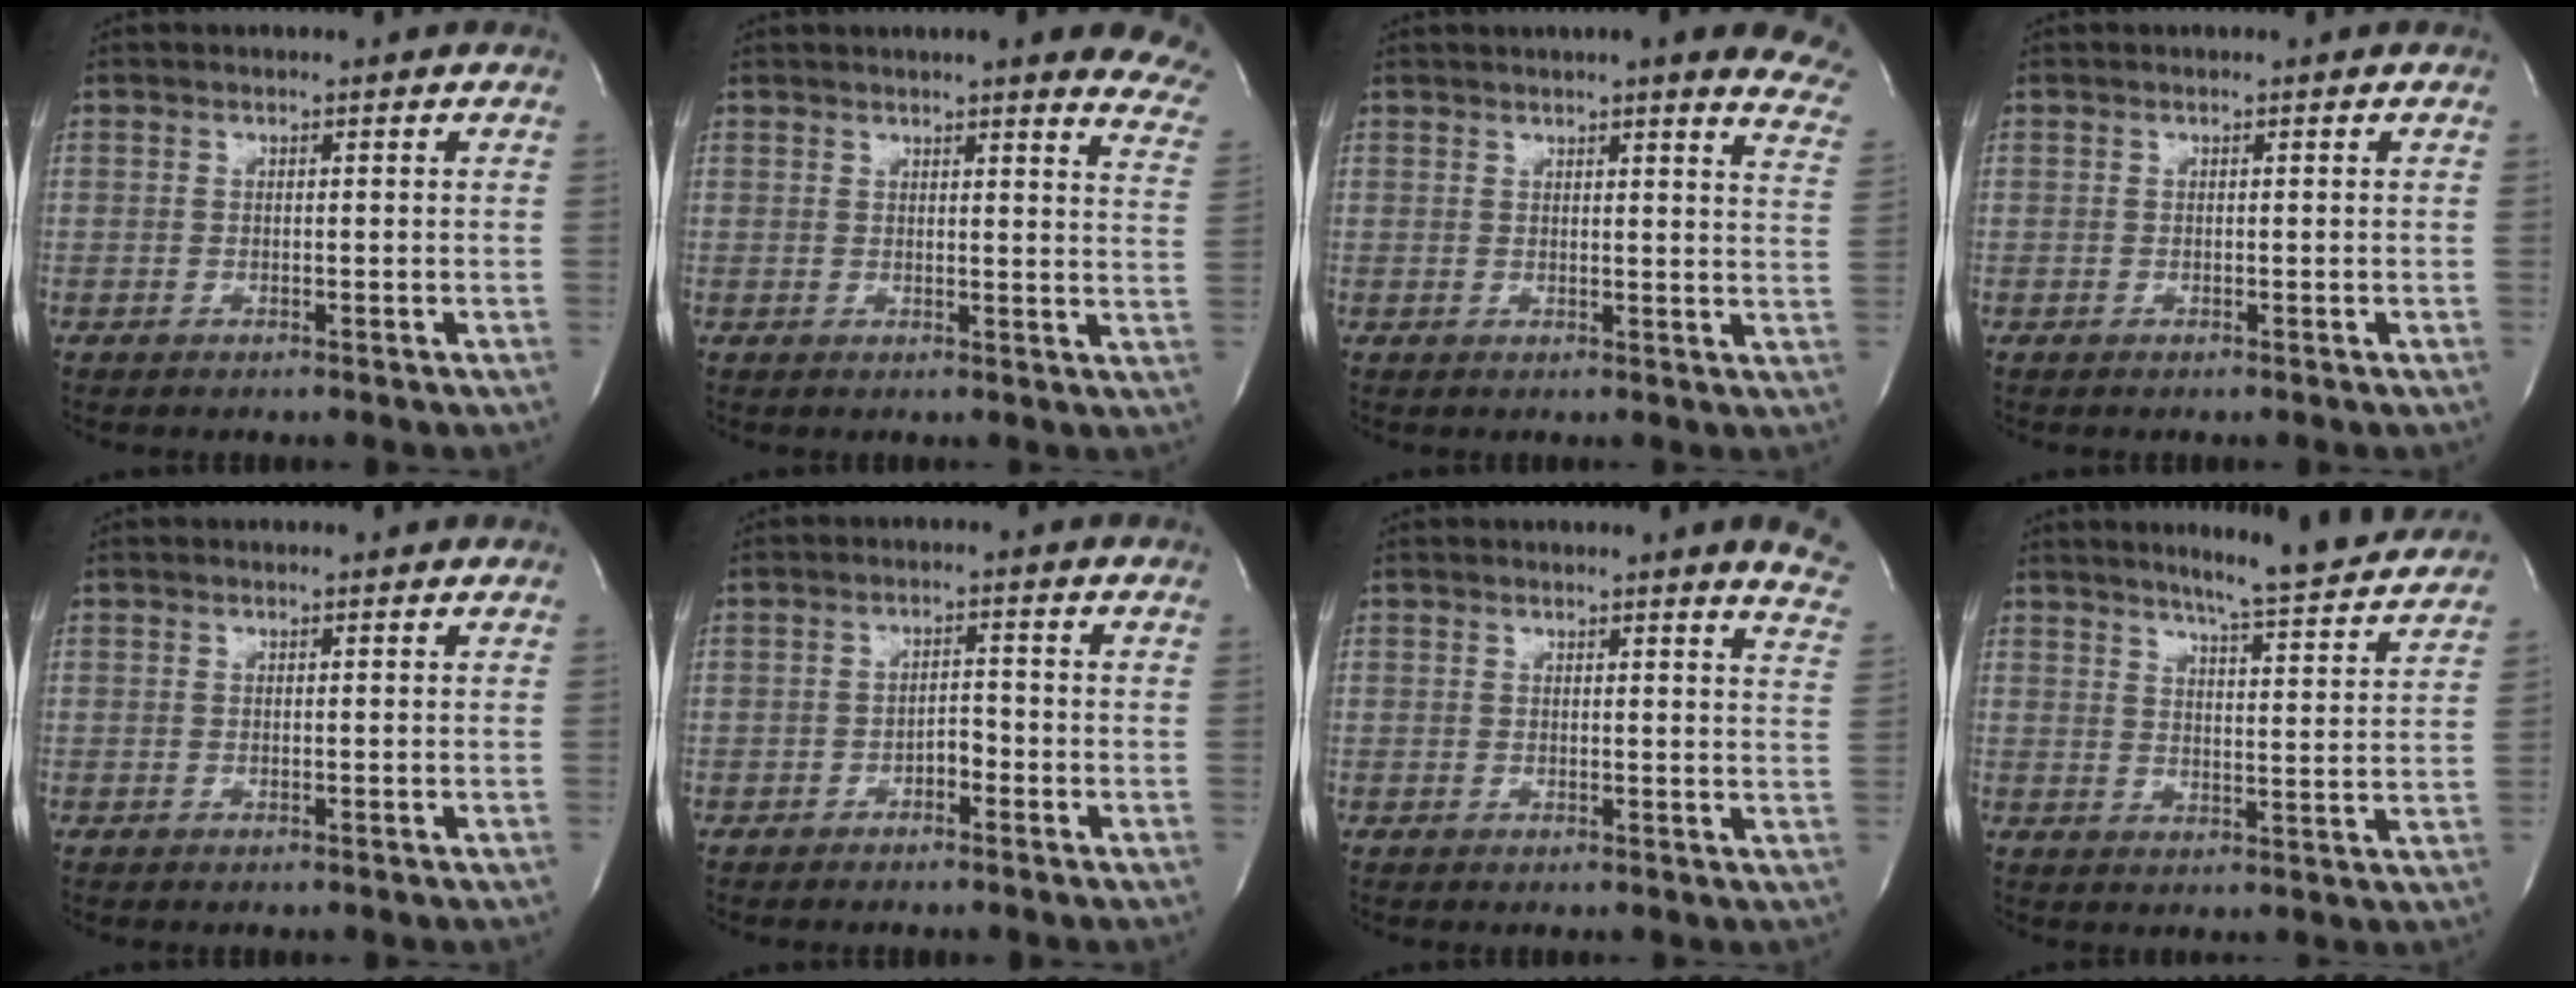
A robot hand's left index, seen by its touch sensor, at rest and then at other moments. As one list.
[{"total": 15.7, "force": [13.2, 2.6, 8.1], "torque": [-0.084, -0.026, 0.131]}, {"total": 15.3, "force": [12.3, 2.3, 8.8], "torque": [-0.099, -0.017, 0.123]}, {"total": 0.0}, {"total": 0.0}, {"total": 2.1, "force": [-1.4, 0.9, 1.4], "torque": [-0.016, 0.007, -0.023]}, {"total": 6.8, "force": [5.9, 0.2, 3.5], "torque": [-0.029, -0.027, 0.036]}, {"total": 13.3, "force": [12.3, -0.1, 5.1], "torque": [-0.078, -0.025, 0.151]}]